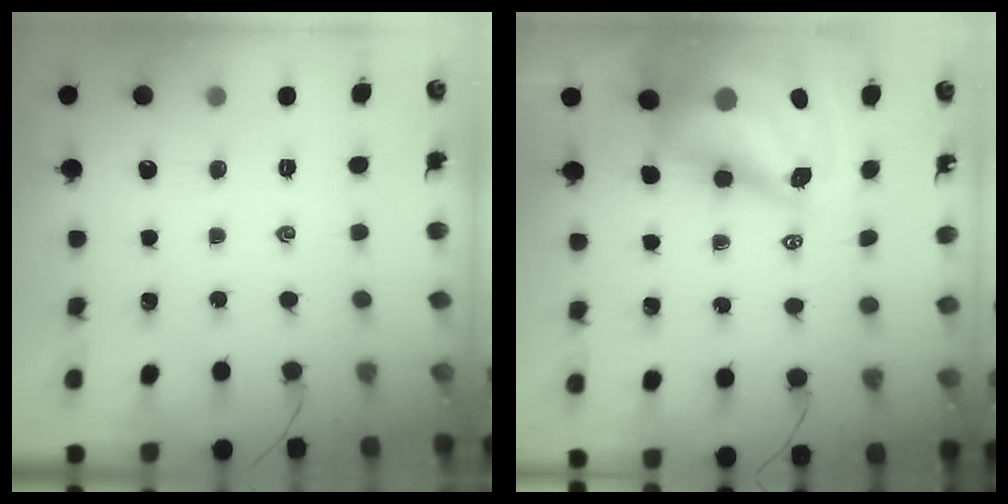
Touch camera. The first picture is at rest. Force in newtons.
{"total": 13.9, "press": 13.3, "slide": 4.0}